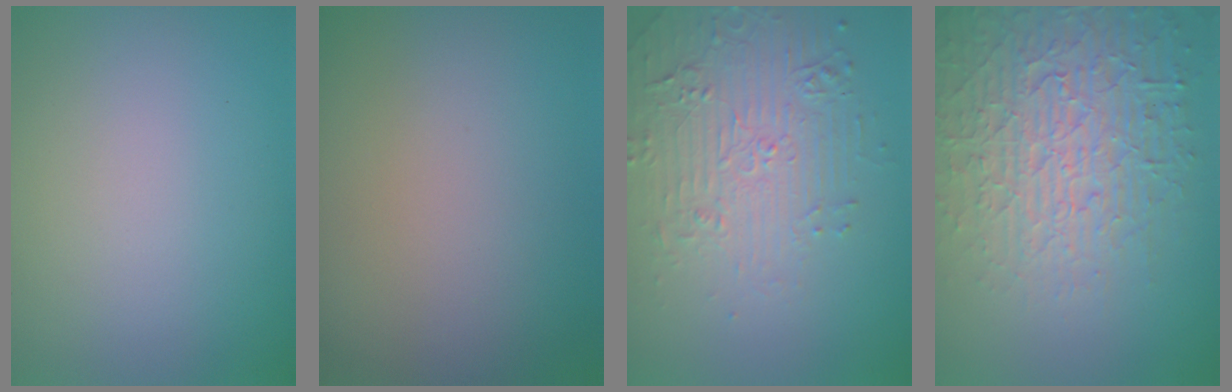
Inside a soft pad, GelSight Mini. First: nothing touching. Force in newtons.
{"total": 0.0}
{"total": 4.9, "press": 3.7, "slide": 3.2}
{"total": 7.1, "press": 6.8, "slide": 1.8}